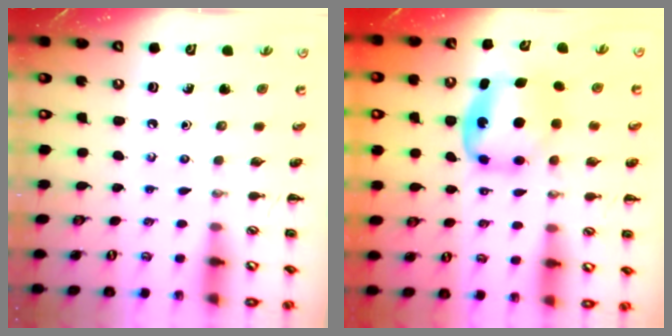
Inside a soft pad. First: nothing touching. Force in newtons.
{"total": 6.3, "press": 6.3, "slide": 0.7}